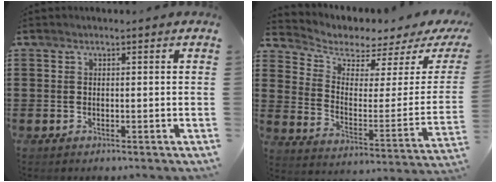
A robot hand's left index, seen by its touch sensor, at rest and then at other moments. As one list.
[{"total": 3.0, "force": [2.6, 1.2, 0.6], "torque": [-0.040, -0.032, 0.039]}]